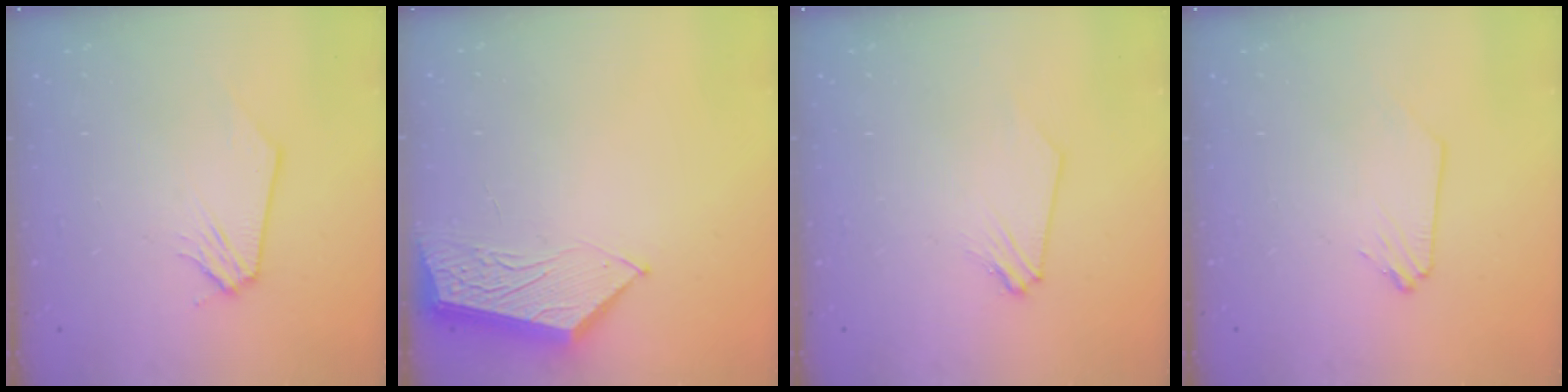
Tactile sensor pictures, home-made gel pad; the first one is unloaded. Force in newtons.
{"total": 4.5, "press": 4.4, "slide": 0.4}
{"total": 0.0}
{"total": 0.0}